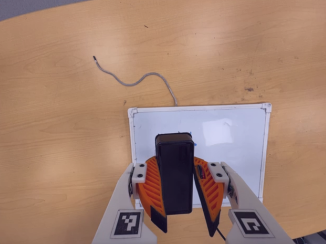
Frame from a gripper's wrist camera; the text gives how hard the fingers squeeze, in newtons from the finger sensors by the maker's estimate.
{"total": 9.3, "left": 9.2, "right": 9.4}